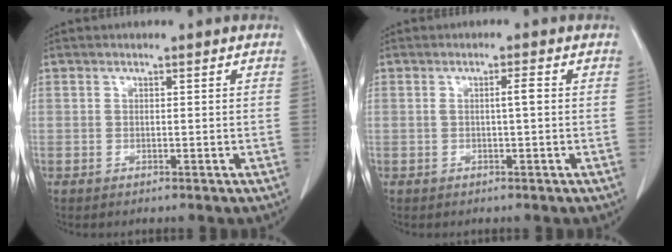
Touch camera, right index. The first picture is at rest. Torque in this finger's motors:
{"motor_torque": [0.41, -0.10, 0.18, 0.05]}